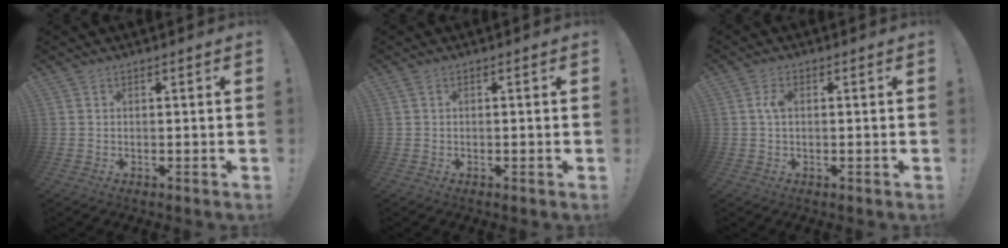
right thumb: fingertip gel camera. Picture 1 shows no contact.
{"total": 1.0, "force": [-0.2, 0.6, 0.8], "torque": [-0.016, 0.002, -0.003]}
{"total": 2.8, "force": [0.3, 1.7, 2.2], "torque": [-0.046, 0.008, 0.004]}